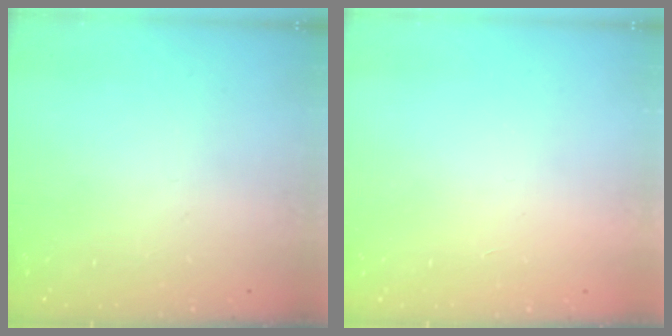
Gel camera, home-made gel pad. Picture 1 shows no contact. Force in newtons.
{"total": 1.7, "press": 1.7, "slide": 0.1}